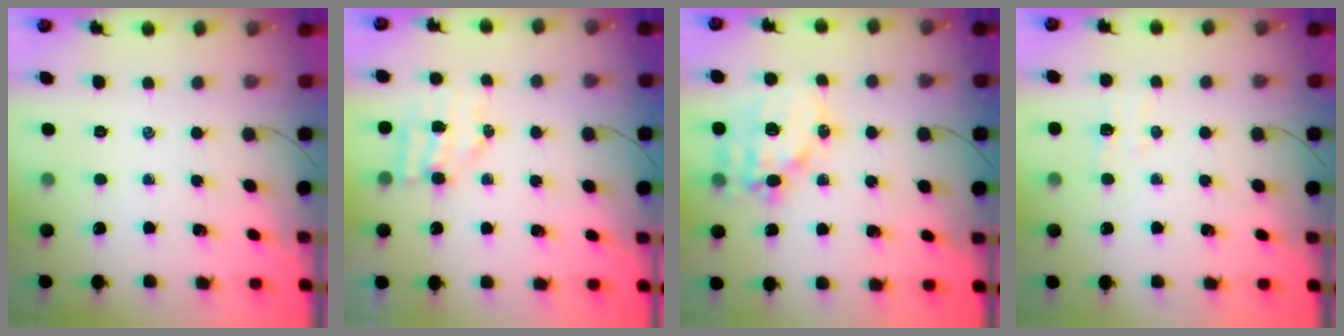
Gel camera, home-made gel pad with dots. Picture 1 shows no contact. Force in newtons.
{"total": 4.9, "press": 4.8, "slide": 0.8}
{"total": 13.8, "press": 13.4, "slide": 3.3}
{"total": 3.7, "press": 3.6, "slide": 0.8}